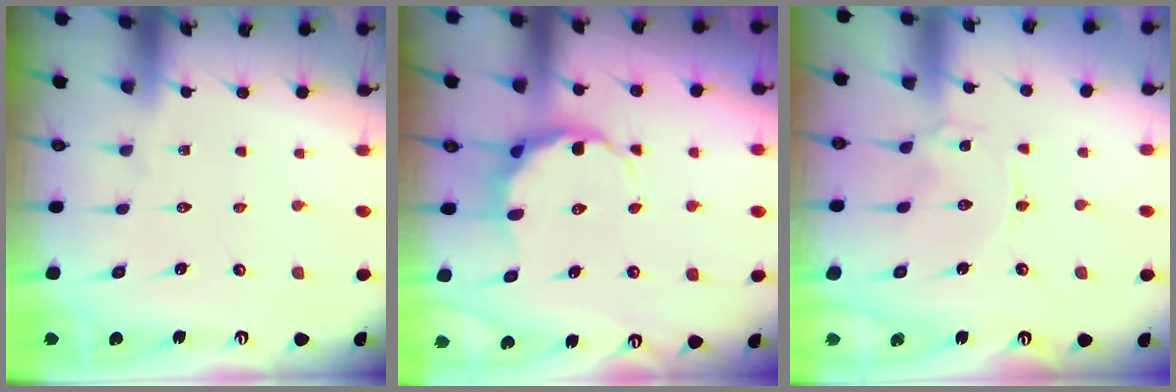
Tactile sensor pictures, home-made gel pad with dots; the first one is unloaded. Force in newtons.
{"total": 7.2, "press": 7.0, "slide": 1.6}
{"total": 0.0}